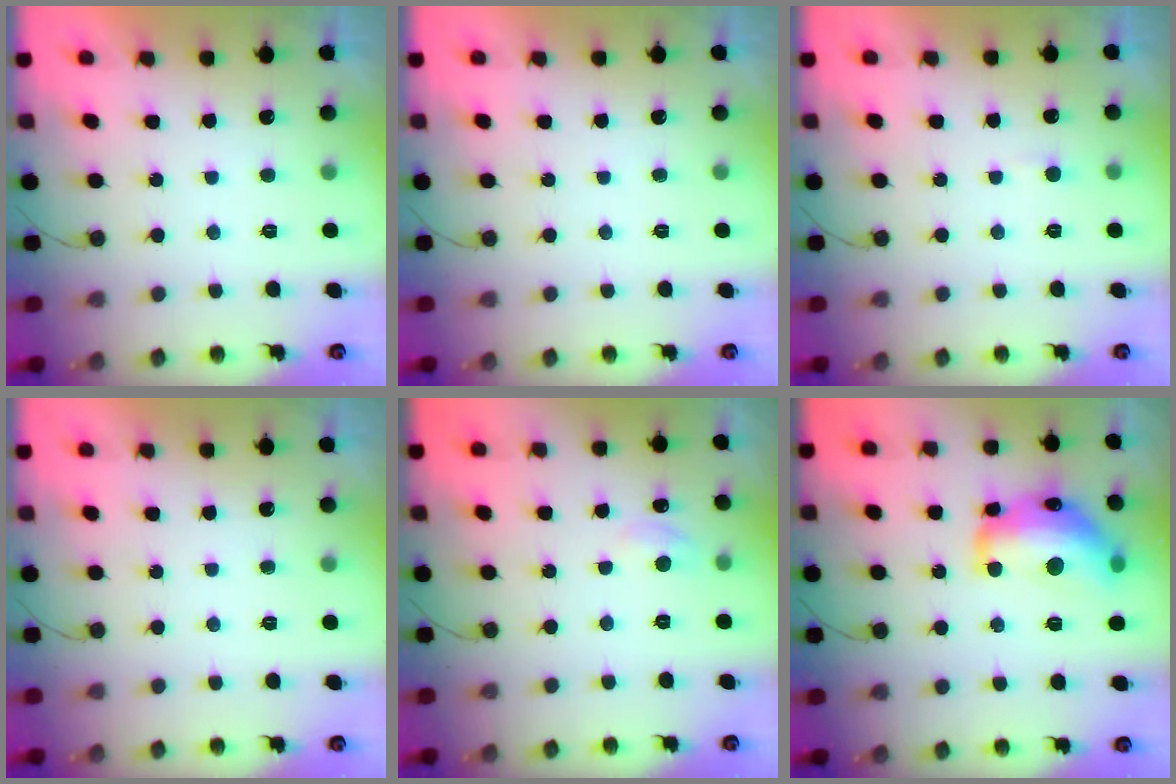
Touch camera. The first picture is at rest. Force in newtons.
{"total": 0.0}
{"total": 2.3, "press": 2.3, "slide": 0.3}
{"total": 0.0}
{"total": 5.7, "press": 5.7, "slide": 0.9}
{"total": 18.4, "press": 18.4, "slide": 0.6}